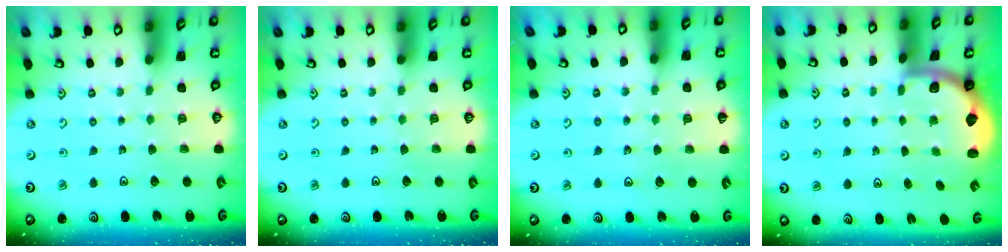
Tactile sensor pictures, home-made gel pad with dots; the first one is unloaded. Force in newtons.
{"total": 0.0}
{"total": 4.7, "press": 4.6, "slide": 1.2}
{"total": 1.9, "press": 1.8, "slide": 0.5}